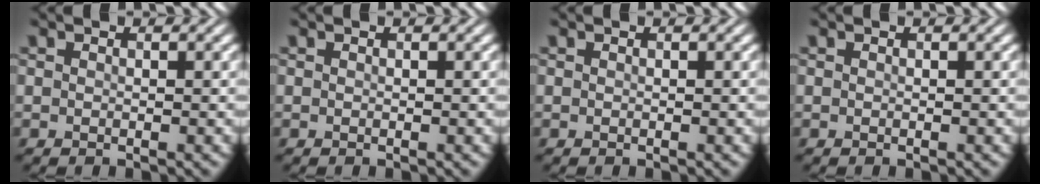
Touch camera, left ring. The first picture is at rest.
{"total": 0.0}
{"total": 0.0}
{"total": 0.0}